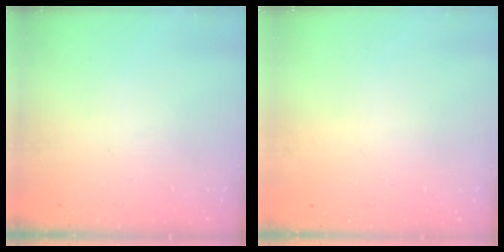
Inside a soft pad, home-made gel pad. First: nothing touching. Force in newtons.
{"total": 0.0}